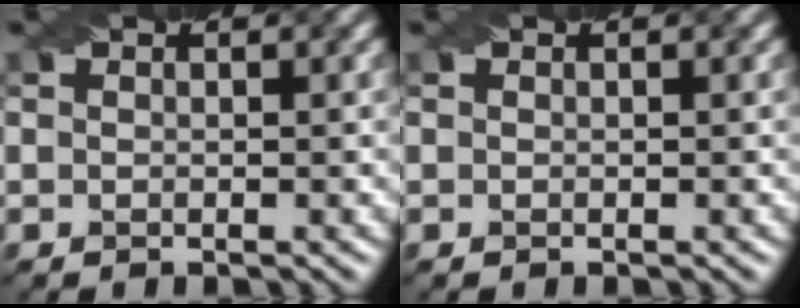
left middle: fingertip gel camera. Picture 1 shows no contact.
{"total": 0.0}